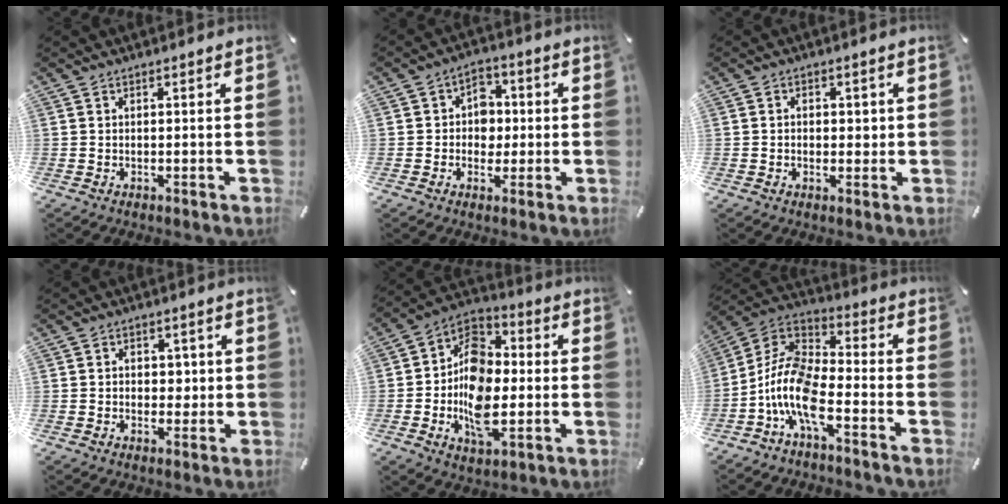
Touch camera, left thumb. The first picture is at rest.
{"total": 6.6, "force": [-0.5, 6.0, 2.6], "torque": [-0.028, 0.012, -0.015]}
{"total": 2.9, "force": [0.0, 2.3, 1.8], "torque": [-0.019, 0.002, -0.006]}
{"total": 4.2, "force": [-0.1, 3.5, 2.3], "torque": [-0.023, -0.002, -0.008]}
{"total": 15.0, "force": [-3.3, 10.3, 10.3], "torque": [-0.209, 0.015, -0.063]}
{"total": 13.4, "force": [-6.8, 5.8, 10.0], "torque": [-0.229, -0.001, -0.134]}